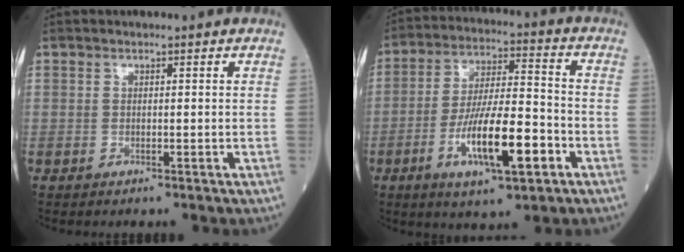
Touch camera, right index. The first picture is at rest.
{"total": 13.4, "force": [-5.1, 2.7, 12.1], "torque": [-0.223, -0.004, -0.084]}